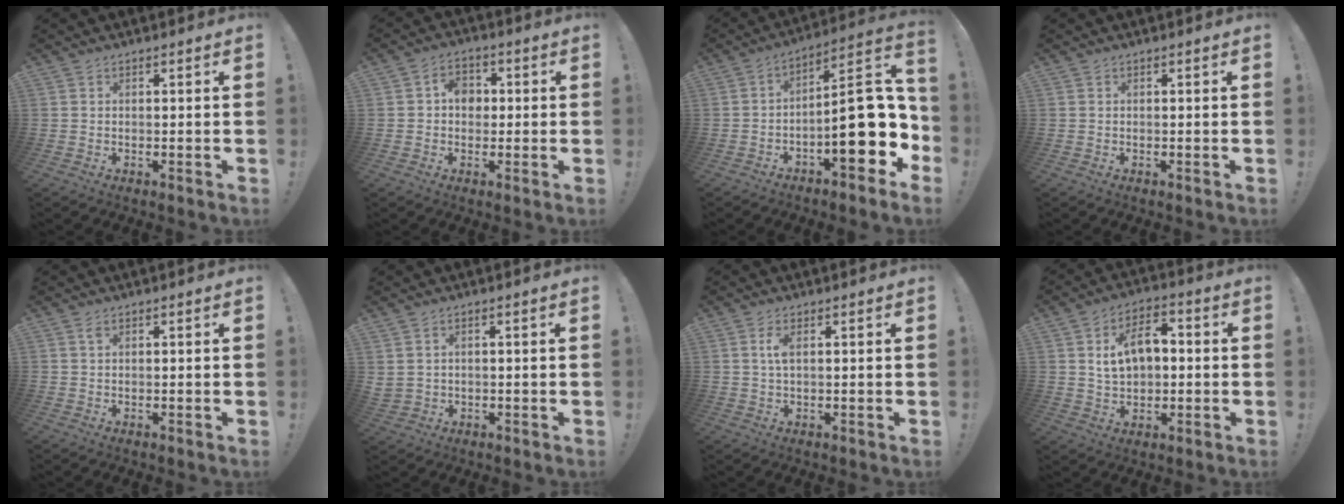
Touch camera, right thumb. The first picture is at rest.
{"total": 6.2, "force": [0.3, 5.0, 3.6], "torque": [-0.056, 0.013, 0.004]}
{"total": 21.3, "force": [-3.5, 8.2, 19.3], "torque": [-0.256, 0.020, -0.046]}
{"total": 0.0}
{"total": 1.1, "force": [0.6, 0.5, 0.9], "torque": [-0.019, 0.003, 0.010]}
{"total": 1.8, "force": [1.1, 1.3, 0.7], "torque": [-0.015, -0.002, 0.021]}
{"total": 2.9, "force": [0.7, 1.1, 2.6], "torque": [-0.053, 0.005, 0.010]}
{"total": 11.0, "force": [2.2, 7.2, 8.0], "torque": [-0.121, 0.004, 0.043]}